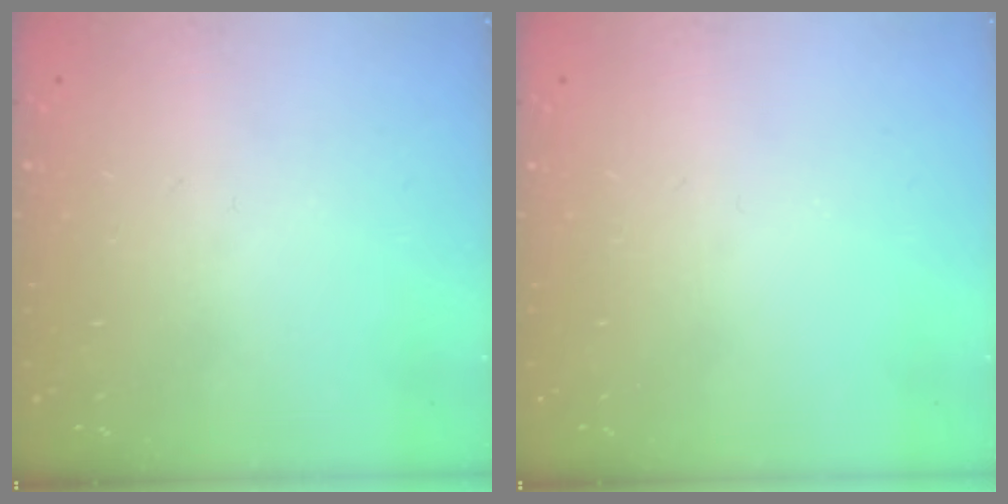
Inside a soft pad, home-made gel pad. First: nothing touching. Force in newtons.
{"total": 0.0}